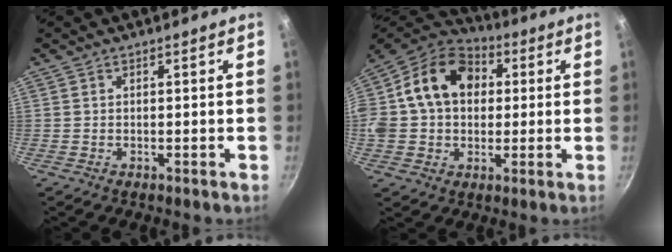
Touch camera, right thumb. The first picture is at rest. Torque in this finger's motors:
{"motor_torque": [2.31, 2.65, 1.37, -0.44, 0.18]}